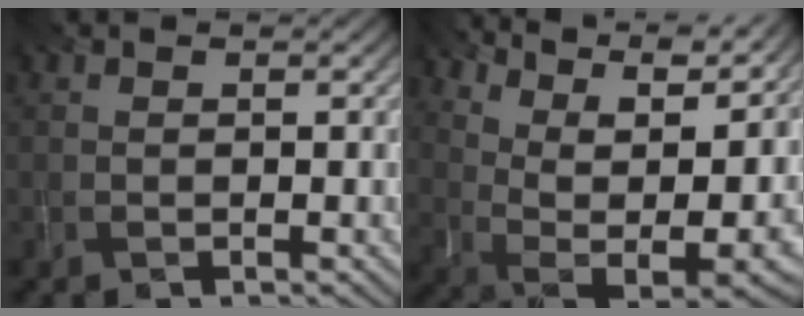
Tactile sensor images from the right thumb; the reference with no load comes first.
{"total": 14.8, "force": [8.4, 6.1, 10.6], "torque": [-0.169, 0.021, 0.123]}